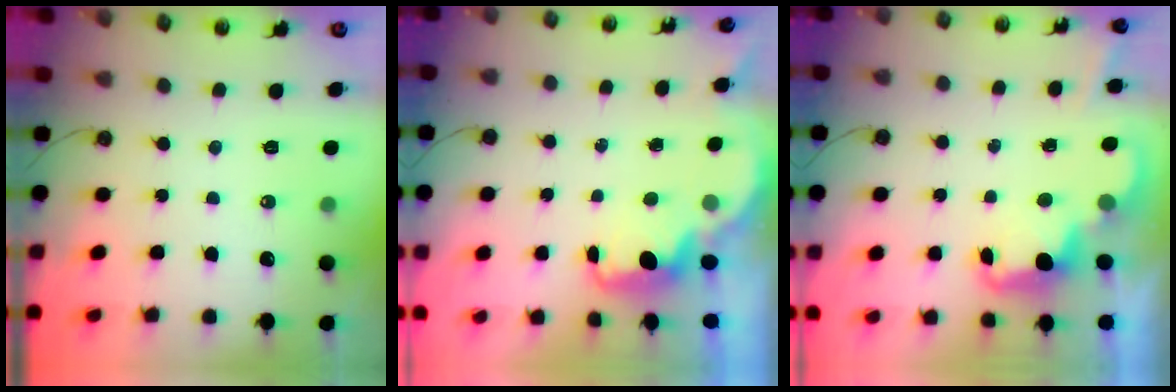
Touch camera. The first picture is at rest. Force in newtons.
{"total": 1.7, "press": 1.5, "slide": 0.7}
{"total": 2.4, "press": 2.3, "slide": 0.5}